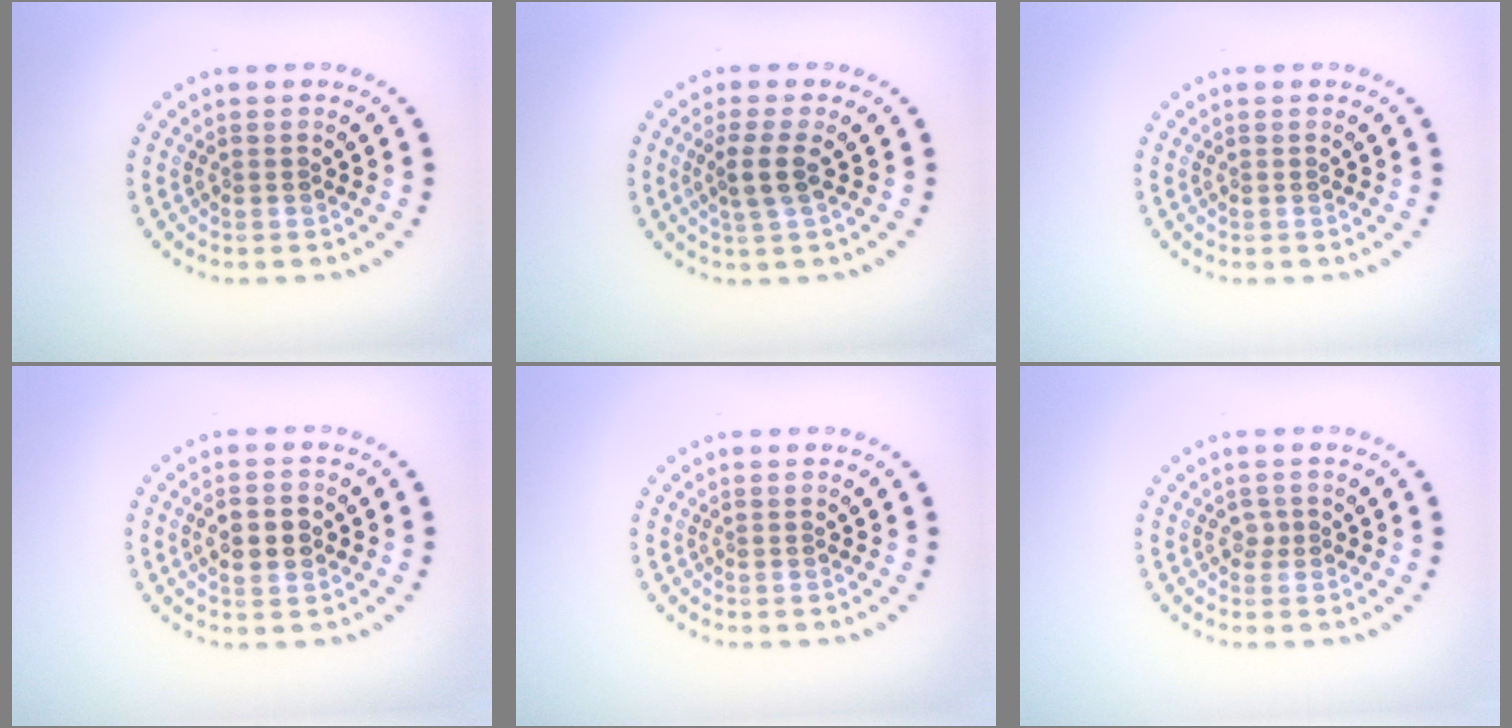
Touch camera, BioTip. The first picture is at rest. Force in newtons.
{"total": 2.3, "press": 1.8, "slide": 1.3}
{"total": 0.0}
{"total": 2.6, "press": 2.6, "slide": 0.2}
{"total": 0.0}
{"total": 0.9, "press": 0.6, "slide": 0.6}